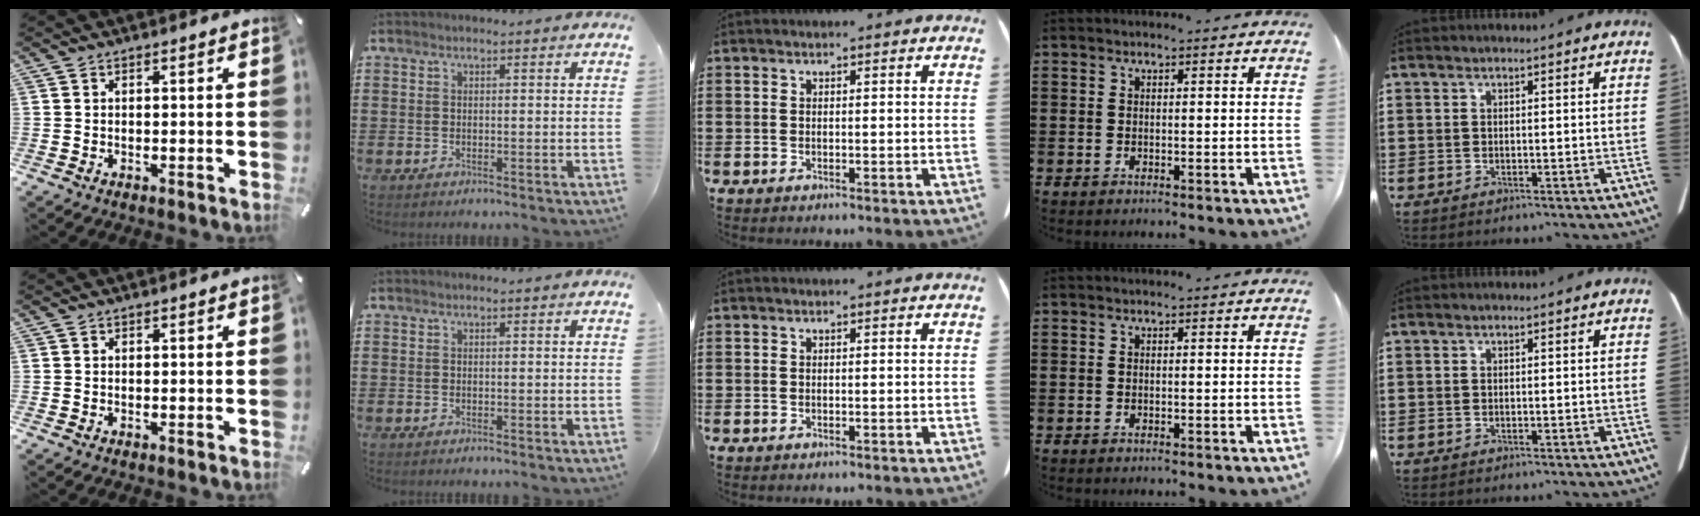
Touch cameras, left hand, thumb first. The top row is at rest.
{}